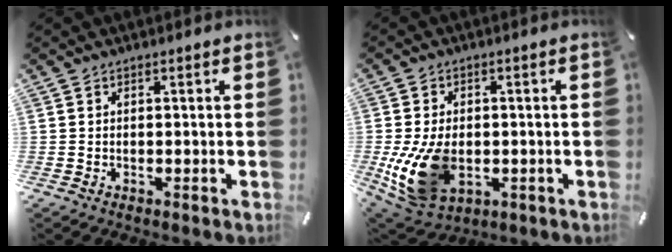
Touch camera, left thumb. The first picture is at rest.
{"total": 13.9, "force": [-2.6, 9.7, 9.7], "torque": [-0.204, -0.003, -0.044]}